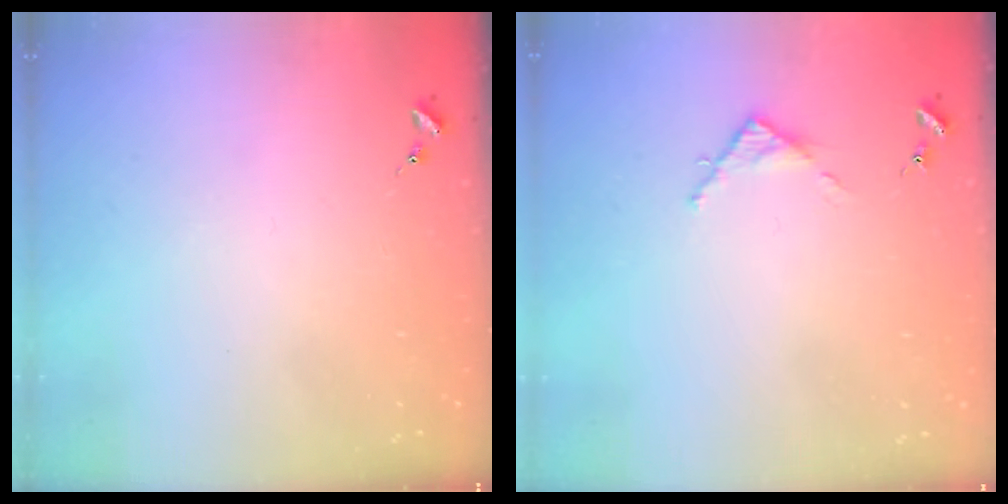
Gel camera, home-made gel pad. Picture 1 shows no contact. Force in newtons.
{"total": 3.3, "press": 3.2, "slide": 0.3}